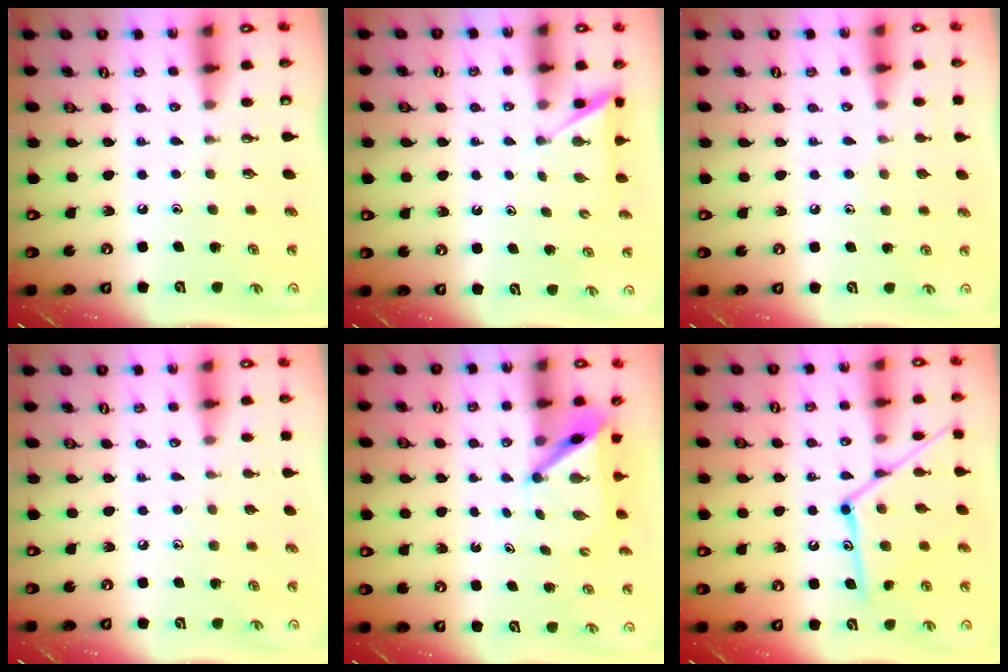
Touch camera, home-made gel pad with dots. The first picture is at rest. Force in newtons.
{"total": 1.9, "press": 1.9, "slide": 0.2}
{"total": 7.4, "press": 7.4, "slide": 0.6}
{"total": 3.7, "press": 3.7, "slide": 0.5}
{"total": 4.9, "press": 4.9, "slide": 0.4}
{"total": 16.2, "press": 16.2, "slide": 1.2}